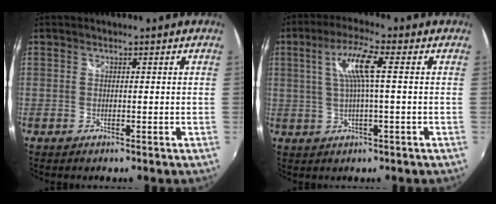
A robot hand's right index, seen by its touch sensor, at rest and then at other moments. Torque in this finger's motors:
{"motor_torque": [0.51, -0.17, 0.58, 0.15]}